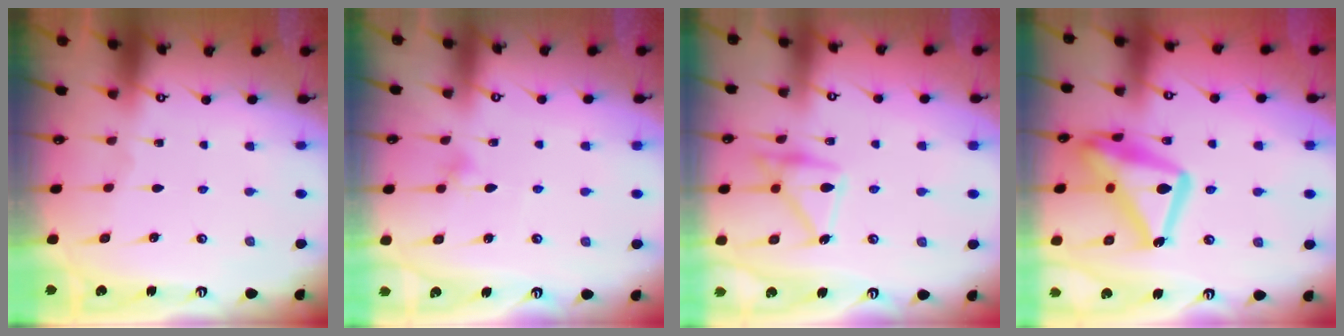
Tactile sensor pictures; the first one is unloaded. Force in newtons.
{"total": 4.9, "press": 4.7, "slide": 1.4}
{"total": 16.9, "press": 16.9, "slide": 1.1}
{"total": 20.4, "press": 20.4, "slide": 1.4}